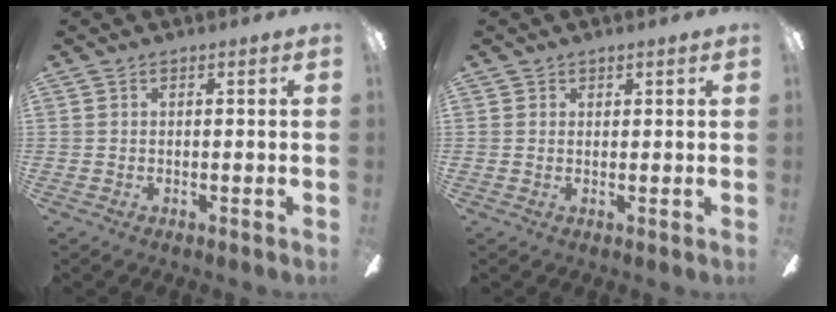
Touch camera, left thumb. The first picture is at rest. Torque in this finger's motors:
{"motor_torque": [0.36, 0.11, -0.23, 0.13, -0.04]}